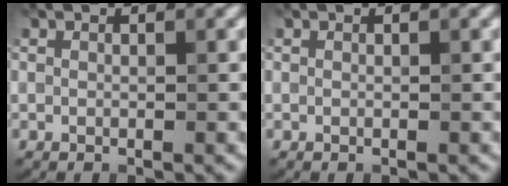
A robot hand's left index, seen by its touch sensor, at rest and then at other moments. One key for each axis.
{"total": 0.0}